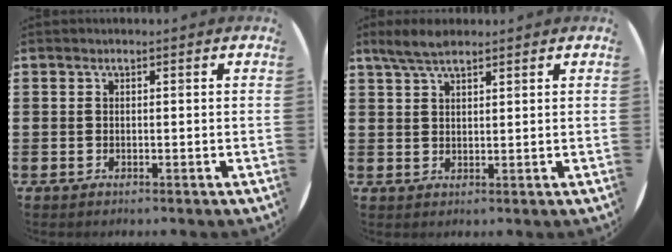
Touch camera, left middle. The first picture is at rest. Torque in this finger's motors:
{"motor_torque": [0.60, -0.50, 0.10, 0.03]}